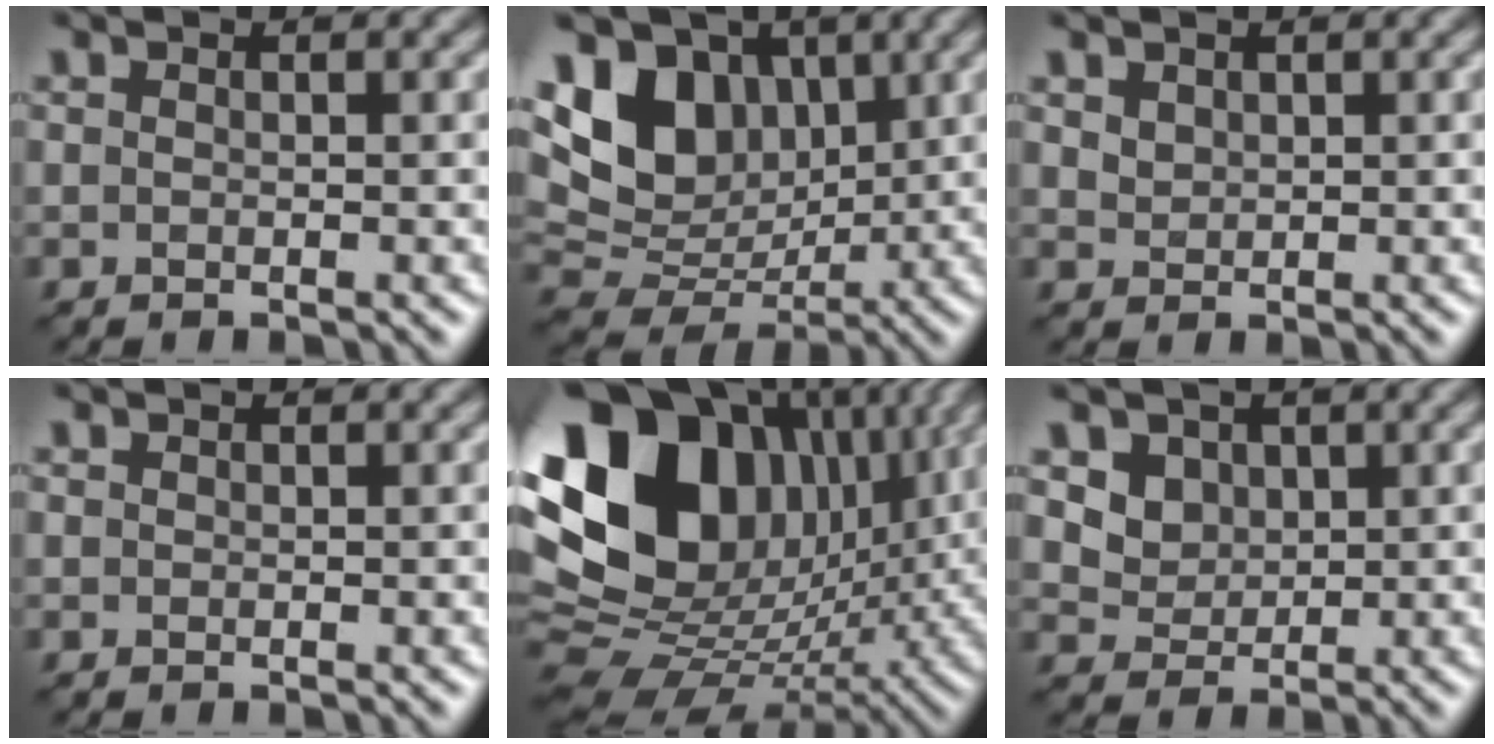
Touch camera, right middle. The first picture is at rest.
{"total": 9.4, "force": [3.2, 6.8, 5.7], "torque": [-0.114, 0.012, 0.048]}
{"total": 1.4, "force": [0.9, 1.0, 0.6], "torque": [-0.016, -0.002, 0.016]}
{"total": 0.0}
{"total": 18.8, "force": [4.2, 13.6, 12.2], "torque": [-0.263, 0.005, 0.079]}
{"total": 3.5, "force": [1.5, 2.8, 1.3], "torque": [-0.047, -0.014, 0.049]}